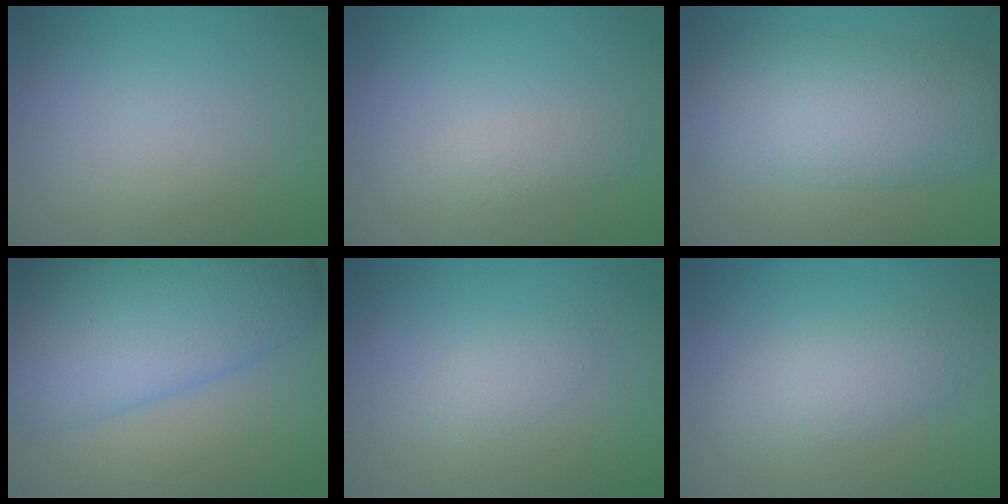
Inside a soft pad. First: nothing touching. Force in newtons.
{"total": 1.3, "press": 1.3, "slide": 0.1}
{"total": 7.9, "press": 7.9, "slide": 0.4}
{"total": 12.3, "press": 12.3, "slide": 0.2}
{"total": 1.3, "press": 1.3, "slide": 0.0}
{"total": 3.4, "press": 3.4, "slide": 0.1}